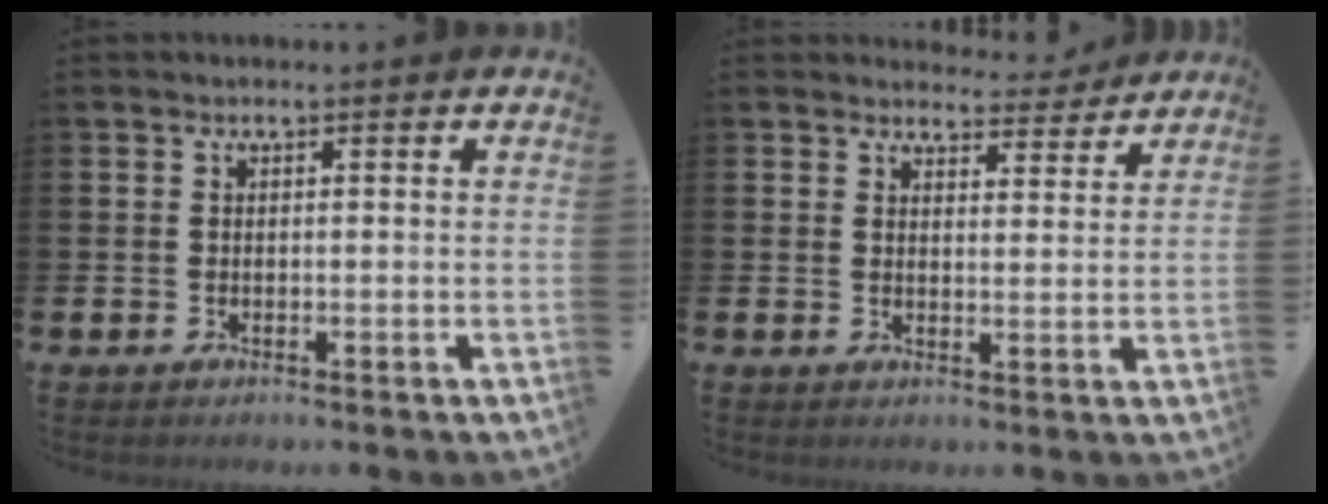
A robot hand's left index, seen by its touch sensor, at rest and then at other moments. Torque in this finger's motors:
{"motor_torque": [0.35, -0.26, -0.06, -0.04]}